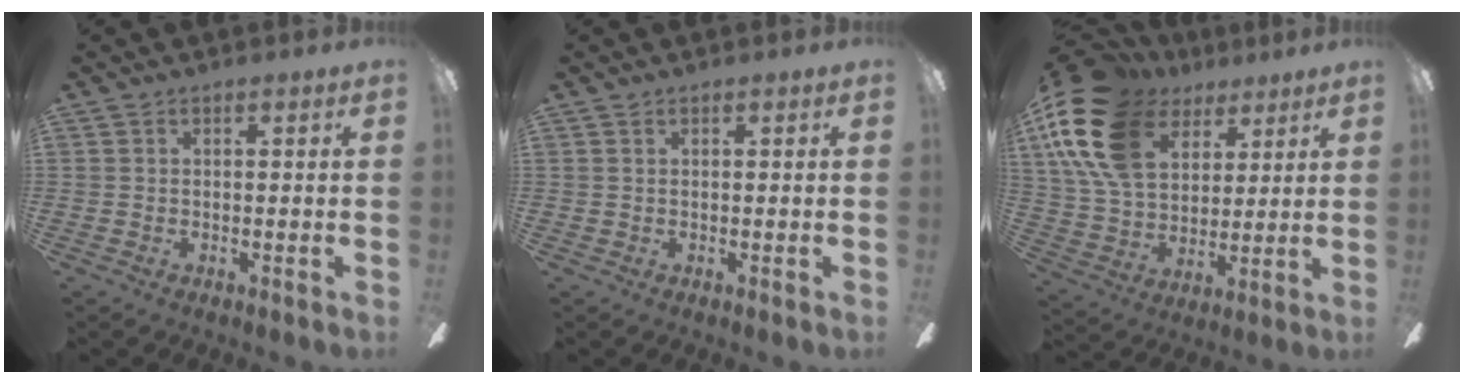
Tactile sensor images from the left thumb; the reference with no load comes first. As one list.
[{"total": 0.0}, {"total": 21.9, "force": [10.0, 14.2, 13.3], "torque": [-0.293, -0.033, 0.182]}]